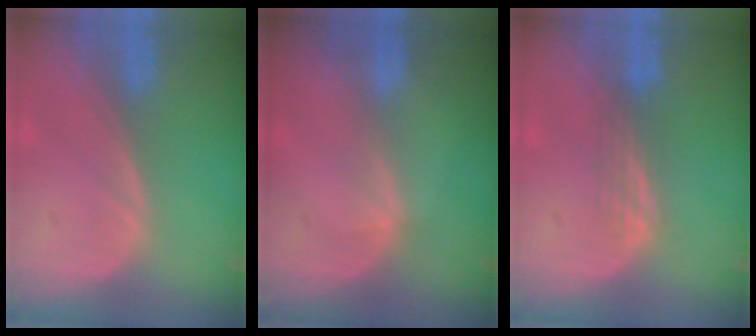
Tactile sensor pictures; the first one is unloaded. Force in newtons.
{"total": 1.3, "press": 0.9, "slide": 0.9}
{"total": 3.0, "press": 2.5, "slide": 1.6}